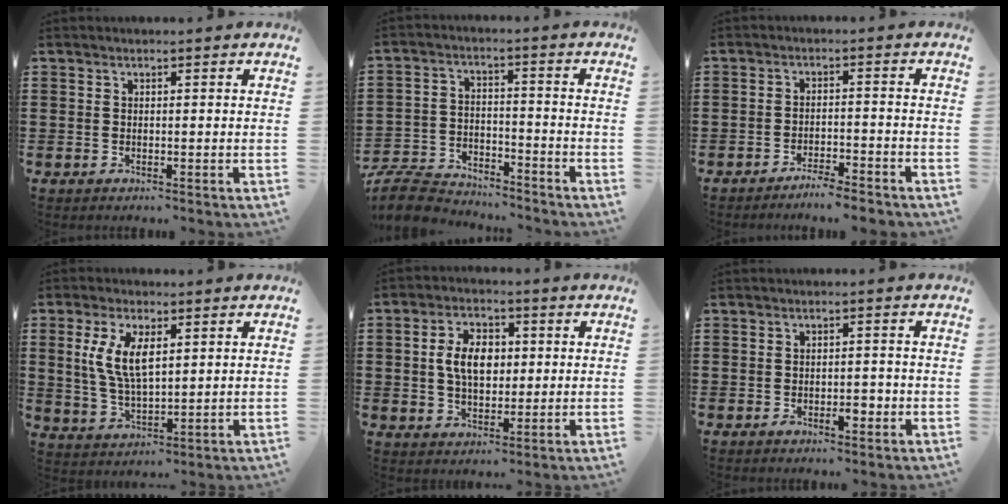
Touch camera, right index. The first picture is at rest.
{"total": 7.5, "force": [-7.3, 1.4, 1.2], "torque": [-0.036, 0.014, -0.146]}
{"total": 3.2, "force": [-3.1, -0.1, 0.8], "torque": [-0.016, 0.002, -0.063]}
{"total": 7.3, "force": [2.0, 3.3, 6.2], "torque": [-0.135, 0.005, 0.033]}
{"total": 6.7, "force": [0.7, 4.2, 5.2], "torque": [-0.109, 0.012, 0.005]}
{"total": 3.1, "force": [-1.2, 1.3, 2.6], "torque": [-0.036, 0.000, -0.021]}